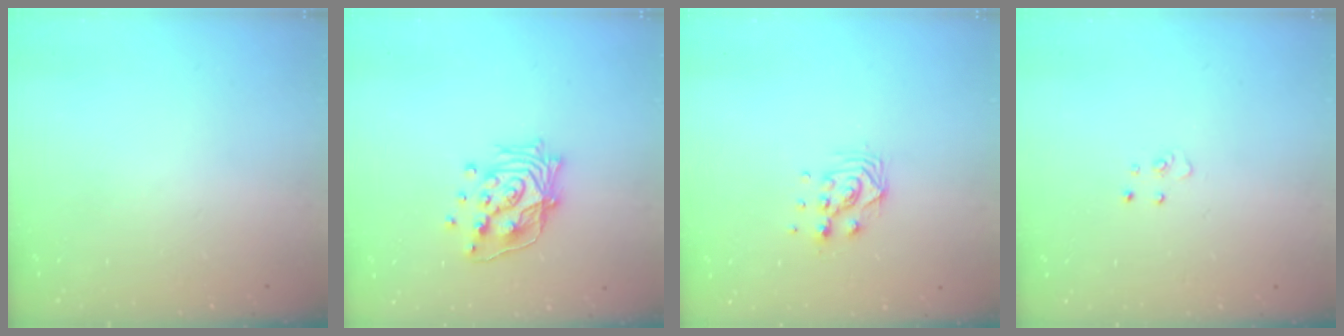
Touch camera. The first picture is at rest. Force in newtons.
{"total": 15.3, "press": 15.2, "slide": 1.1}
{"total": 7.8, "press": 7.8, "slide": 0.7}
{"total": 3.4, "press": 3.4, "slide": 0.3}